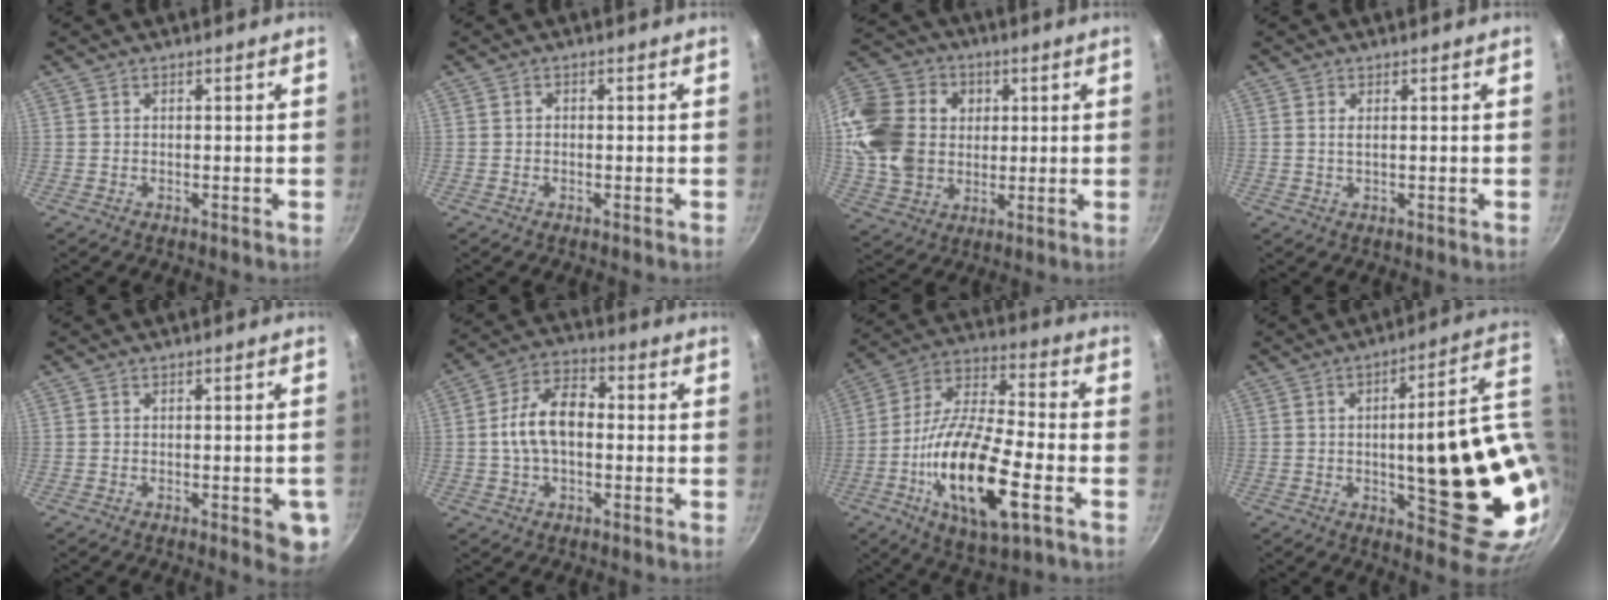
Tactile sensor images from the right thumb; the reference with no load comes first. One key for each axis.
{"total": 0.7, "fx": -0.1, "fy": 0.6, "fz": 0.3, "tx": -0.005, "ty": 0.003, "tz": -0.003}
{"total": 20.1, "fx": 3.1, "fy": 16.4, "fz": 11.2, "tx": -0.211, "ty": 0.016, "tz": 0.061}
{"total": 1.1, "fx": 0.3, "fy": 0.4, "fz": 0.9, "tx": -0.019, "ty": 0.000, "tz": 0.005}
{"total": 5.9, "fx": -2.1, "fy": 2.1, "fz": 5.1, "tx": -0.041, "ty": 0.004, "tz": -0.026}
{"total": 10.8, "fx": -0.4, "fy": 6.8, "fz": 8.5, "tx": -0.132, "ty": 0.035, "tz": -0.019}
{"total": 21.6, "fx": -6.6, "fy": 7.6, "fz": 19.1, "tx": -0.355, "ty": 0.022, "tz": -0.132}
{"total": 24.0, "fx": 0.7, "fy": 6.9, "fz": 23.0, "tx": -0.282, "ty": -0.020, "tz": 0.015}